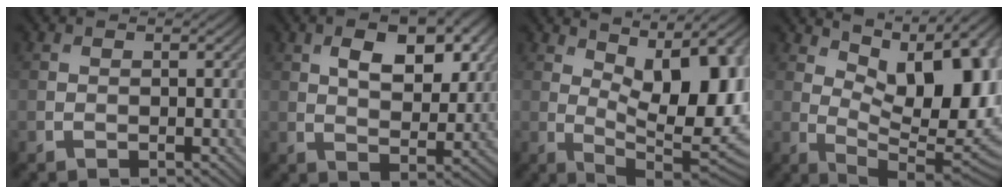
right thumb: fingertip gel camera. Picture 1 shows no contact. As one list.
[{"total": 8.4, "force": [3.2, 4.4, 6.4], "torque": [-0.104, -0.001, 0.055]}, {"total": 15.7, "force": [4.2, 6.7, 13.5], "torque": [-0.180, 0.024, 0.069]}, {"total": 16.3, "force": [5.6, 7.5, 13.3], "torque": [-0.186, 0.032, 0.089]}]